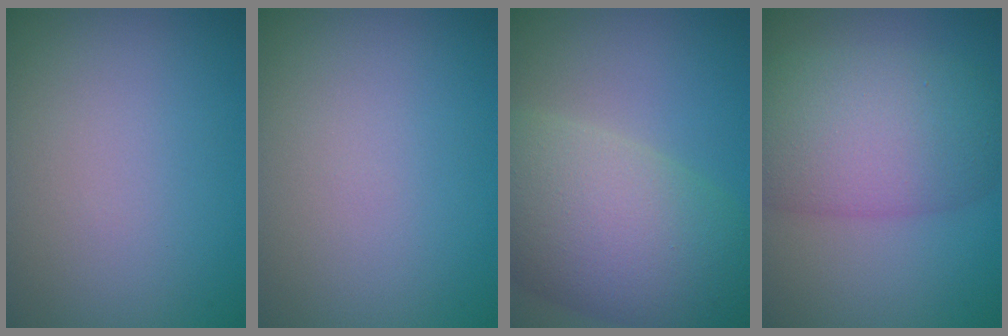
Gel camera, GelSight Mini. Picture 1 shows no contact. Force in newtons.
{"total": 0.0}
{"total": 10.4, "press": 10.4, "slide": 0.2}
{"total": 8.2, "press": 8.2, "slide": 0.1}